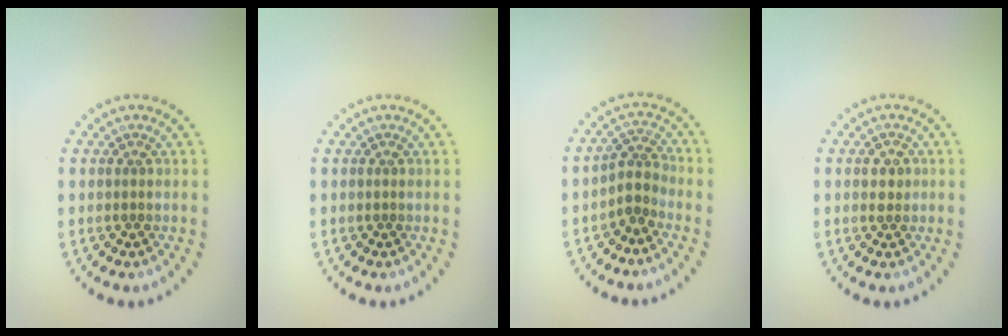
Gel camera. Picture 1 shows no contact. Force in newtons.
{"total": 0.0}
{"total": 2.2, "press": 1.5, "slide": 1.6}
{"total": 1.3, "press": 1.3, "slide": 0.0}